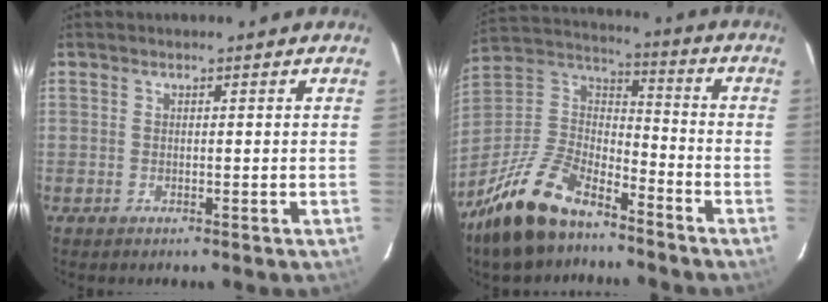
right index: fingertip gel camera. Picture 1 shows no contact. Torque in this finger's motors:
{"motor_torque": [1.05, -1.09, 0.43, 0.11]}